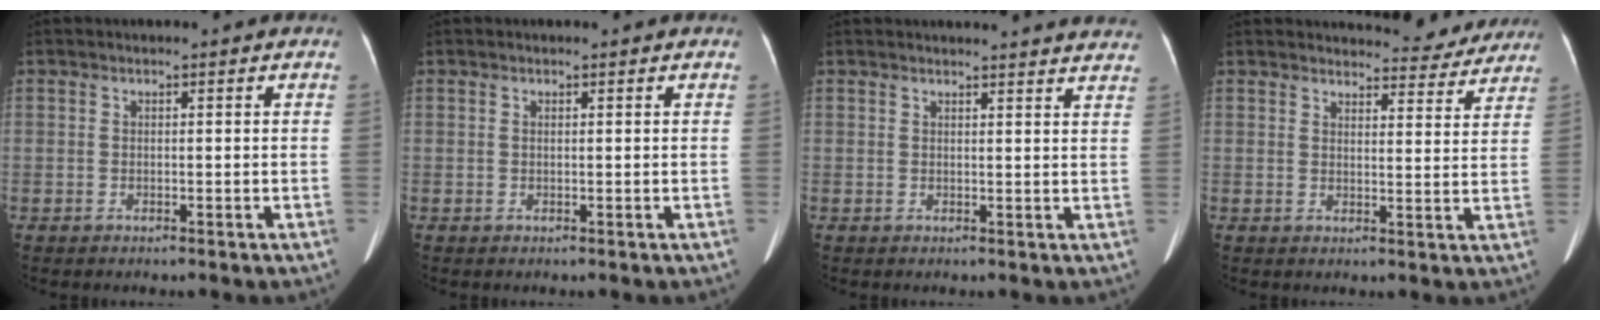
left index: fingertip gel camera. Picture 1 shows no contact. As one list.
[{"total": 0.0}, {"total": 14.6, "force": [14.2, 1.2, 3.2], "torque": [-0.024, -0.021, 0.146]}, {"total": 9.7, "force": [9.4, 2.3, 1.3], "torque": [0.007, -0.017, 0.097]}]